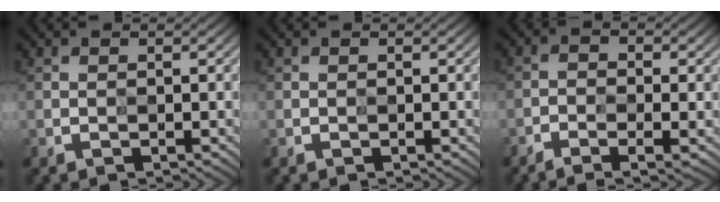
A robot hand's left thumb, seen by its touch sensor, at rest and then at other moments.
{"total": 0.0}
{"total": 4.9, "force": [-3.0, 1.7, 3.5], "torque": [-0.066, -0.008, -0.046]}